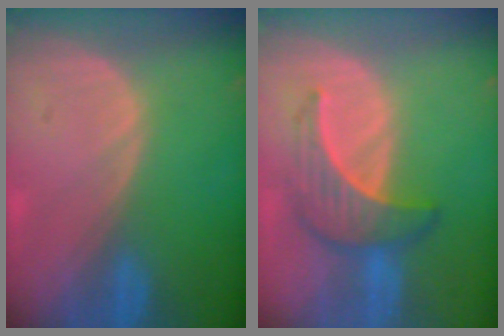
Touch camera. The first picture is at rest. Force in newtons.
{"total": 6.5, "press": 6.4, "slide": 1.5}